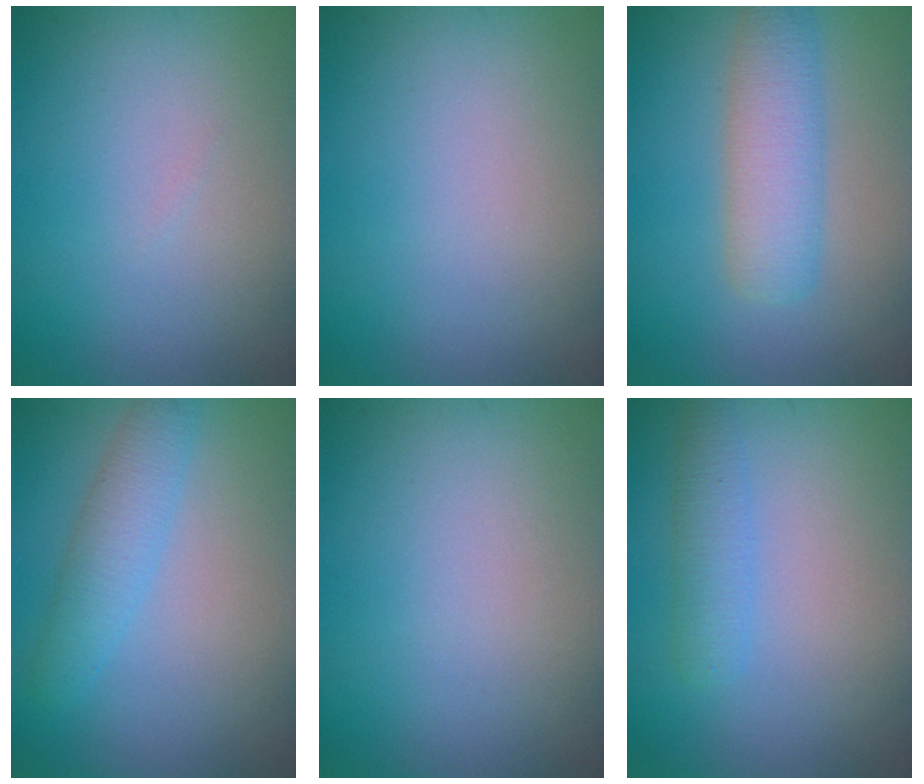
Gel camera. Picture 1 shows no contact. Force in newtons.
{"total": 0.0}
{"total": 4.4, "press": 4.4, "slide": 0.1}
{"total": 3.0, "press": 3.0, "slide": 0.1}
{"total": 0.0}
{"total": 2.2, "press": 2.2, "slide": 0.1}